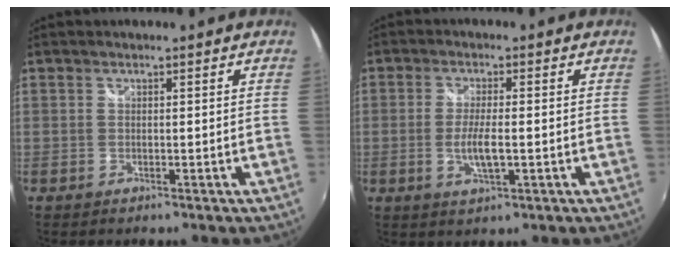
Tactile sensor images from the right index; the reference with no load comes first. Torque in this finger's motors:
{"motor_torque": [0.05, -0.02, 0.04, 0.03]}